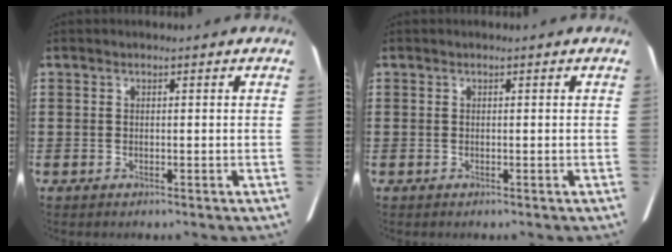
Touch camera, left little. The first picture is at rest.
{"total": 0.0}